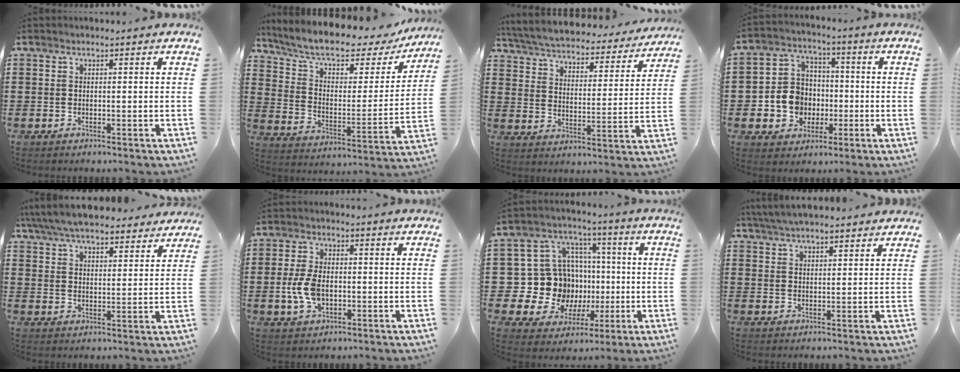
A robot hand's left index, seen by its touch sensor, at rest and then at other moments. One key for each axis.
{"total": 7.9, "fx": 6.3, "fy": 2.1, "fz": 4.2, "tx": -0.101, "ty": -0.041, "tz": 0.104}
{"total": 4.5, "fx": 4.4, "fy": 0.3, "fz": 0.8, "tx": -0.040, "ty": -0.033, "tz": 0.071}
{"total": 8.3, "fx": -1.1, "fy": 7.7, "fz": 2.8, "tx": -0.093, "ty": 0.018, "tz": -0.017}
{"total": 7.1, "fx": 6.6, "fy": 1.4, "fz": 2.2, "tx": -0.069, "ty": -0.022, "tz": 0.121}
{"total": 6.5, "fx": -0.8, "fy": 3.9, "fz": 5.1, "tx": -0.126, "ty": -0.002, "tz": -0.021}
{"total": 13.8, "fx": -0.7, "fy": 13.0, "fz": 4.6, "tx": -0.127, "ty": -0.008, "tz": 0.009}
{"total": 4.3, "fx": 4.1, "fy": 0.2, "fz": 1.4, "tx": -0.039, "ty": -0.007, "tz": 0.075}